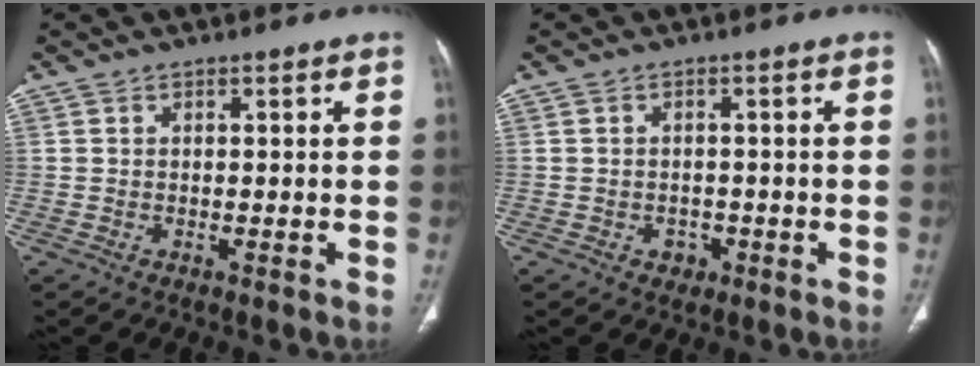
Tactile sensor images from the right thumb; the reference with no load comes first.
{"total": 2.3, "force": [-1.0, 1.9, 0.8], "torque": [-0.002, 0.006, -0.010]}